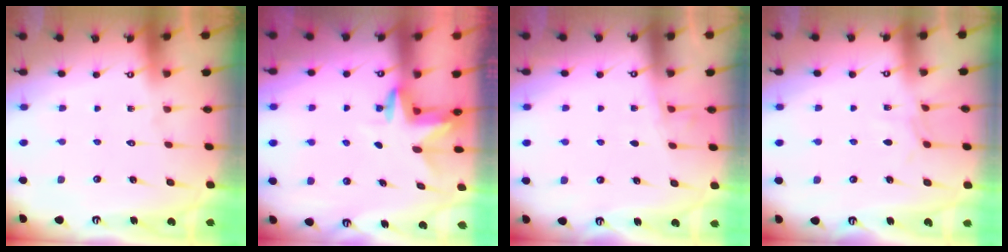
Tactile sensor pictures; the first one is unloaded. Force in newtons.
{"total": 3.4, "press": 3.4, "slide": 0.3}
{"total": 2.6, "press": 2.5, "slide": 0.4}
{"total": 4.9, "press": 4.9, "slide": 0.7}